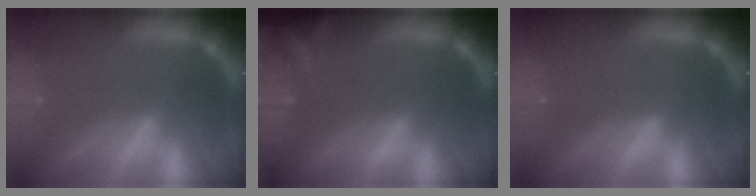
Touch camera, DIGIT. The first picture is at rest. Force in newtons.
{"total": 5.4}
{"total": 0.0}